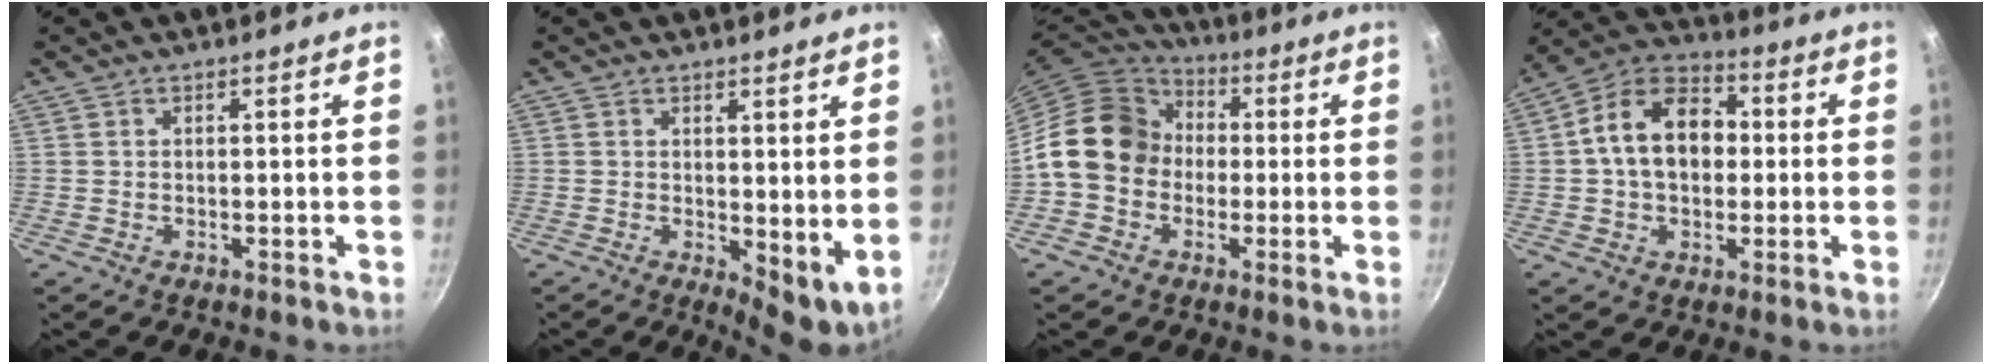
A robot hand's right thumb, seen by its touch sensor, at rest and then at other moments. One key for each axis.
{"total": 6.0, "fx": 1.3, "fy": 2.8, "fz": 5.1, "tx": -0.062, "ty": -0.011, "tz": 0.023}
{"total": 14.4, "fx": -0.3, "fy": 12.1, "fz": 7.8, "tx": -0.095, "ty": 0.036, "tz": -0.024}
{"total": 14.1, "fx": 0.8, "fy": 10.1, "fz": 9.8, "tx": -0.128, "ty": 0.031, "tz": -0.006}